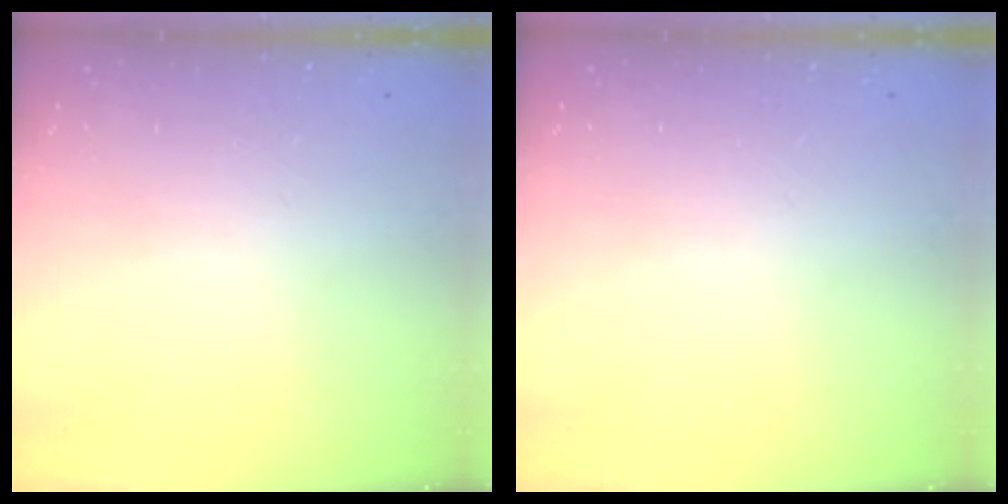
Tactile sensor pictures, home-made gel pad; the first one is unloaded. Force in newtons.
{"total": 0.0}